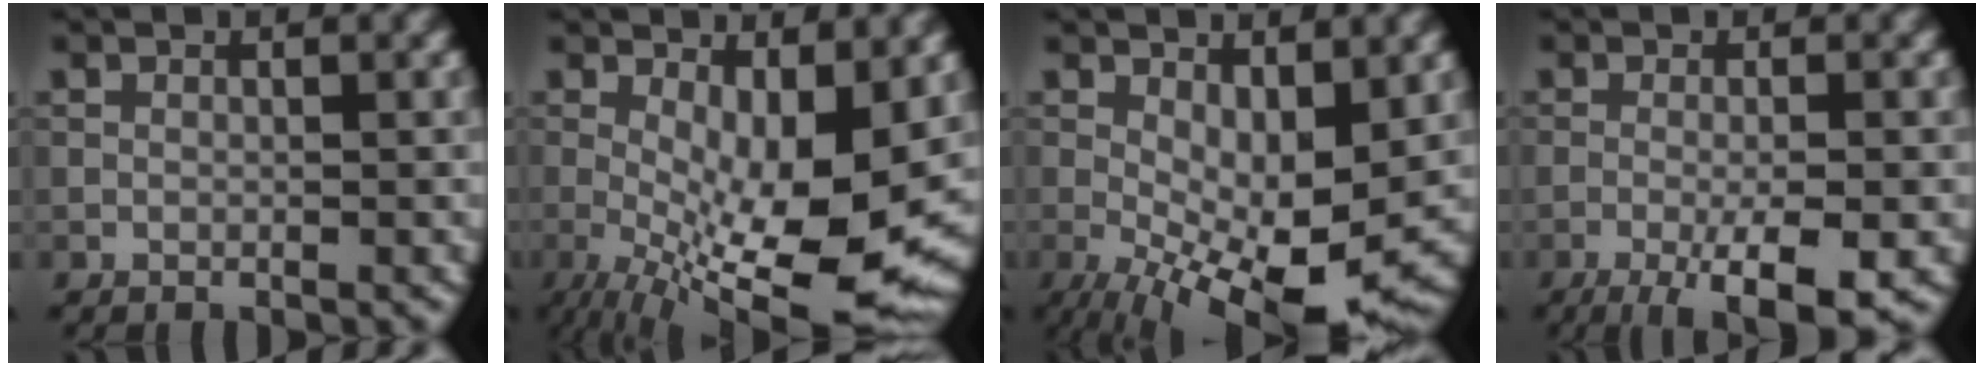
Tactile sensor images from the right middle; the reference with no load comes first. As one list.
[{"total": 13.2, "force": [-2.0, 4.7, 12.2], "torque": [-0.186, -0.019, -0.020]}, {"total": 10.9, "force": [-1.4, 4.5, 9.8], "torque": [-0.161, -0.012, -0.016]}, {"total": 6.4, "force": [-2.8, 1.4, 5.6], "torque": [-0.084, -0.003, -0.043]}]